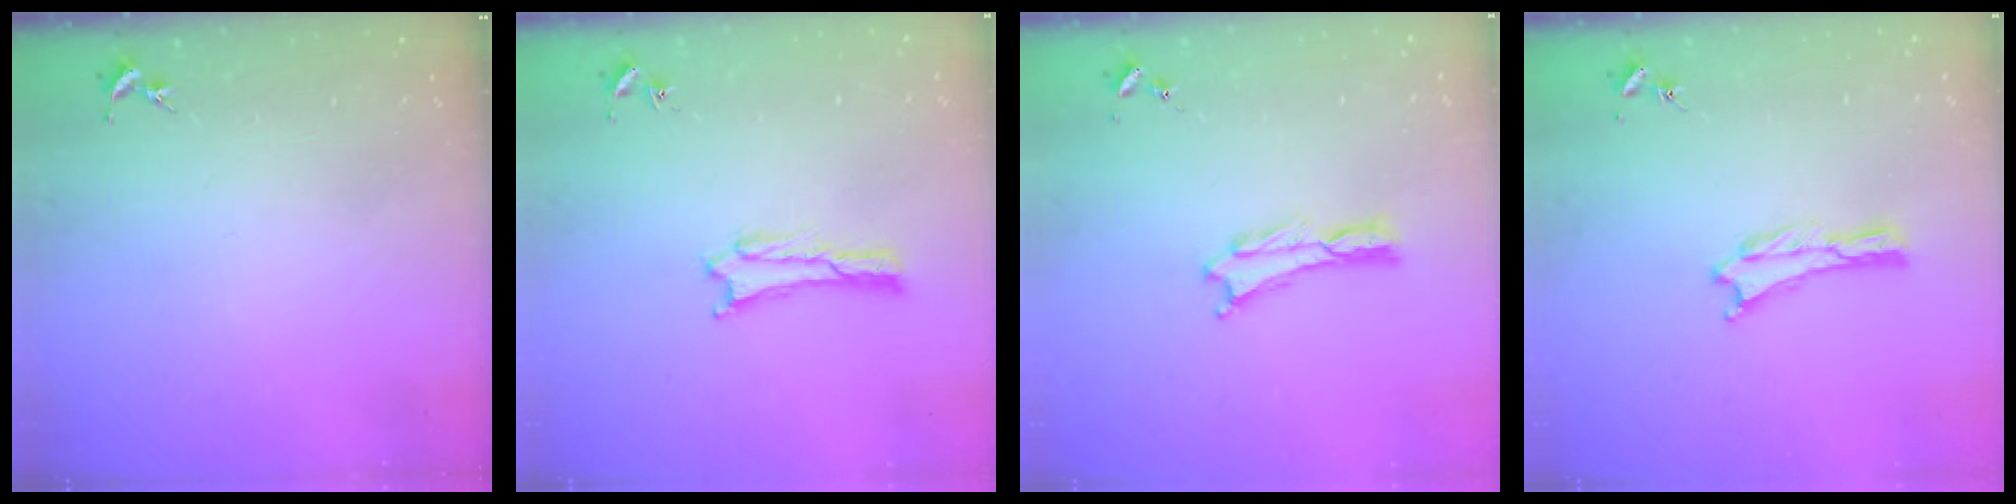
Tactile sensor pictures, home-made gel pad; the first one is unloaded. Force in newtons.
{"total": 1.7, "press": 1.7, "slide": 0.1}
{"total": 0.0}
{"total": 0.0}